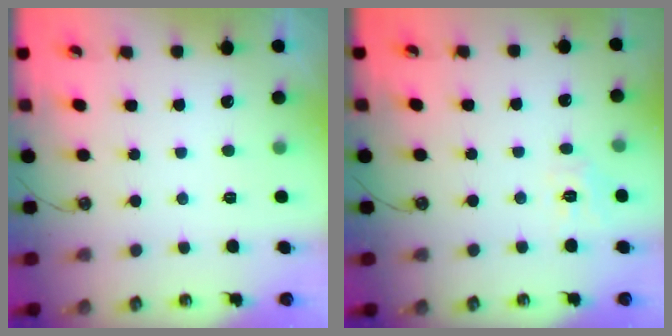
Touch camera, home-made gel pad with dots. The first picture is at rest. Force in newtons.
{"total": 5.8, "press": 5.8, "slide": 0.5}